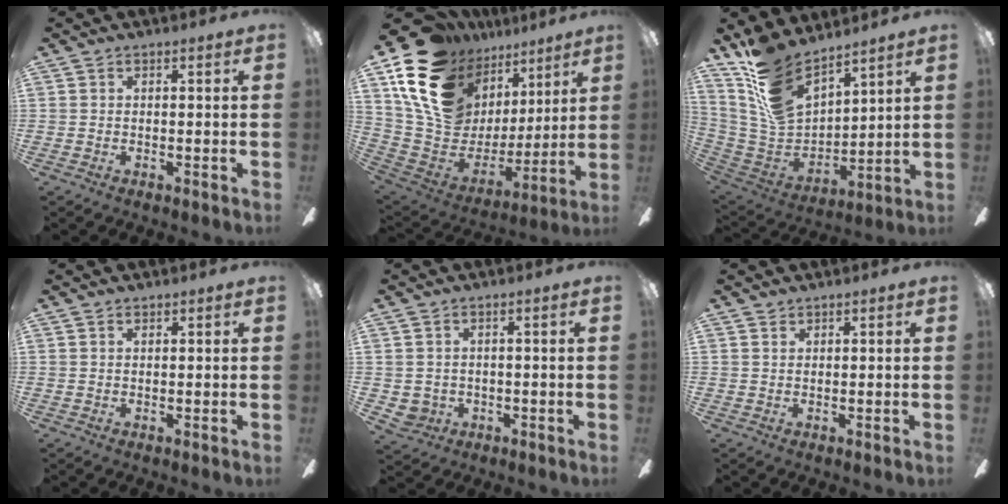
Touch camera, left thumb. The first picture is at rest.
{"total": 20.2, "force": [11.9, 13.1, 9.8], "torque": [-0.210, -0.069, 0.232]}
{"total": 16.4, "force": [12.1, 7.6, 7.9], "torque": [-0.194, -0.081, 0.229]}
{"total": 0.8, "force": [0.6, 0.4, 0.3], "torque": [-0.006, 0.001, 0.012]}
{"total": 2.7, "force": [0.5, 2.6, 0.5], "torque": [-0.023, 0.000, 0.008]}
{"total": 1.1, "force": [0.9, 0.5, 0.2], "torque": [-0.004, 0.001, 0.018]}